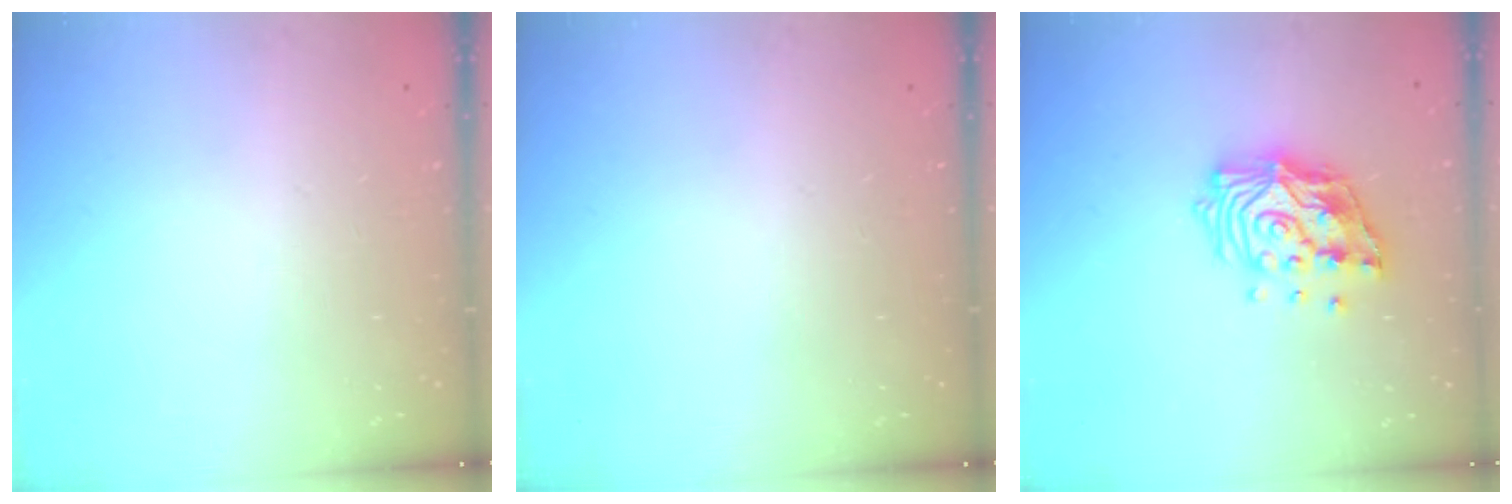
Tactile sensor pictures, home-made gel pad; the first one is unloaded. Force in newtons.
{"total": 0.0}
{"total": 15.4, "press": 15.3, "slide": 2.1}